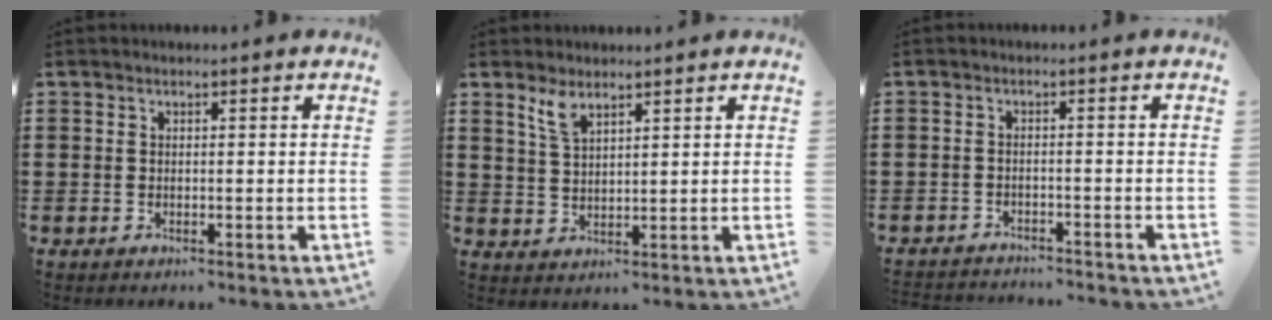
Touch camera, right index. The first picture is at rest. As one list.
[{"total": 3.5, "force": [2.5, 1.1, 2.2], "torque": [-0.050, 0.004, 0.046]}, {"total": 2.0, "force": [-2.0, 0.1, -0.1], "torque": [-0.004, 0.000, -0.043]}]